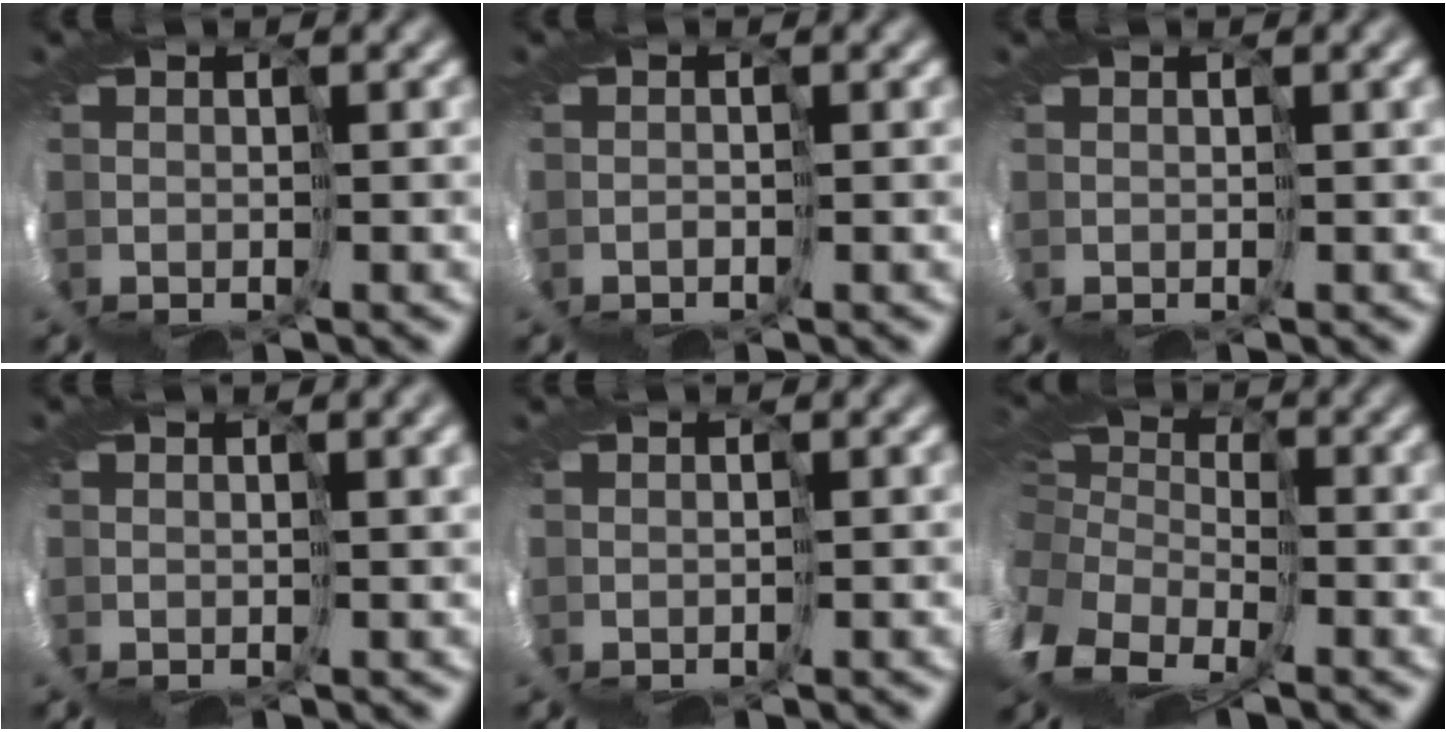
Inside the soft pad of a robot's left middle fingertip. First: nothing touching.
{"total": 0.6, "force": [-0.2, -0.3, -0.4], "torque": [0.002, -0.001, -0.011]}
{"total": 0.7, "force": [0.4, 0.0, 0.6], "torque": [-0.012, 0.002, 0.002]}
{"total": 3.2, "force": [1.4, 0.9, 2.7], "torque": [-0.049, 0.007, 0.021]}
{"total": 0.7, "force": [0.1, -0.5, -0.5], "torque": [0.009, -0.001, -0.003]}
{"total": 10.5, "force": [-3.6, 7.9, 6.0], "torque": [-0.172, -0.014, -0.044]}